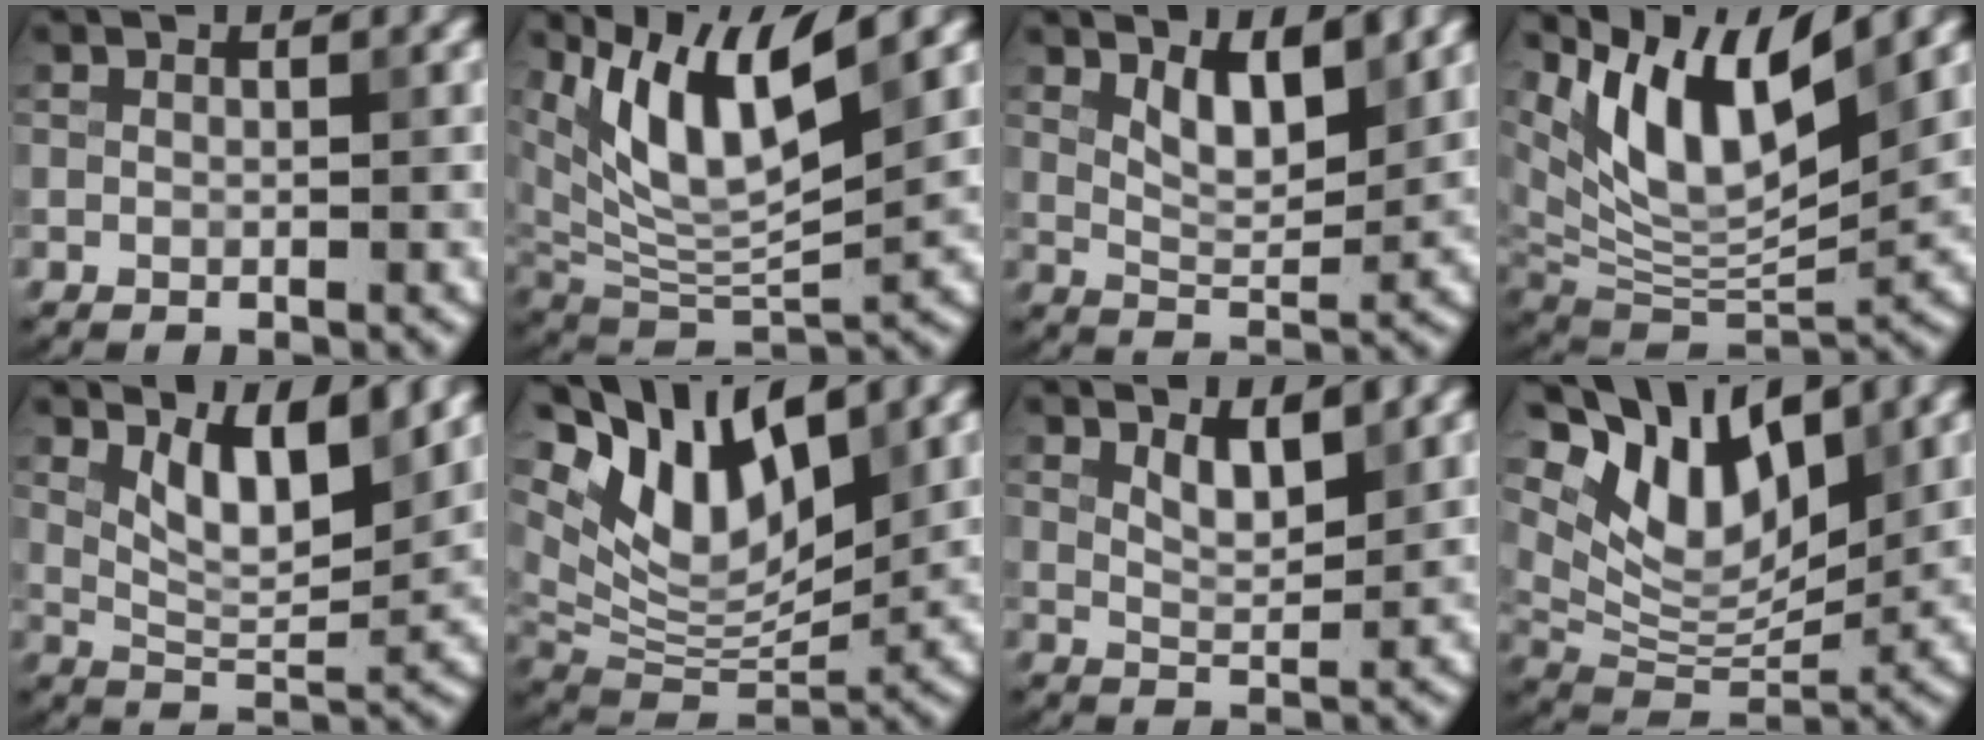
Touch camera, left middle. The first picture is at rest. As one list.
[{"total": 9.0, "force": [4.4, 3.2, 7.2], "torque": [-0.145, -0.009, 0.082]}, {"total": 3.7, "force": [2.0, 1.4, 2.8], "torque": [-0.058, -0.007, 0.038]}, {"total": 10.2, "force": [5.9, 3.5, 7.5], "torque": [-0.139, -0.002, 0.117]}, {"total": 5.6, "force": [2.7, 1.8, 4.6], "torque": [-0.086, -0.008, 0.050]}, {"total": 9.6, "force": [5.4, 4.2, 6.8], "torque": [-0.129, 0.000, 0.100]}, {"total": 2.4, "force": [1.5, 0.8, 1.7], "torque": [-0.035, -0.005, 0.028]}, {"total": 9.3, "force": [5.3, 4.4, 6.2], "torque": [-0.116, 0.002, 0.093]}]